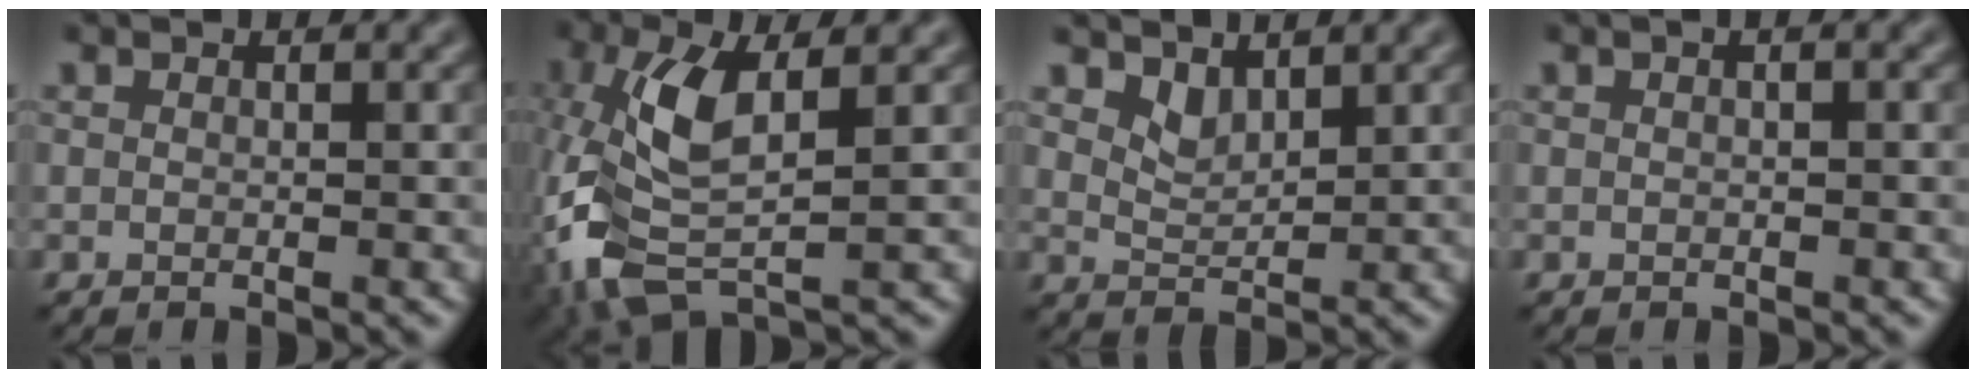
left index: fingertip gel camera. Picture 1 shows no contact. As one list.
[{"total": 8.3, "force": [-1.1, 3.6, 7.3], "torque": [-0.185, 0.002, -0.028]}, {"total": 1.7, "force": [1.5, 0.7, 0.6], "torque": [-0.021, -0.012, 0.031]}, {"total": 1.5, "force": [0.5, 0.6, 1.3], "torque": [-0.011, -0.009, -0.002]}]